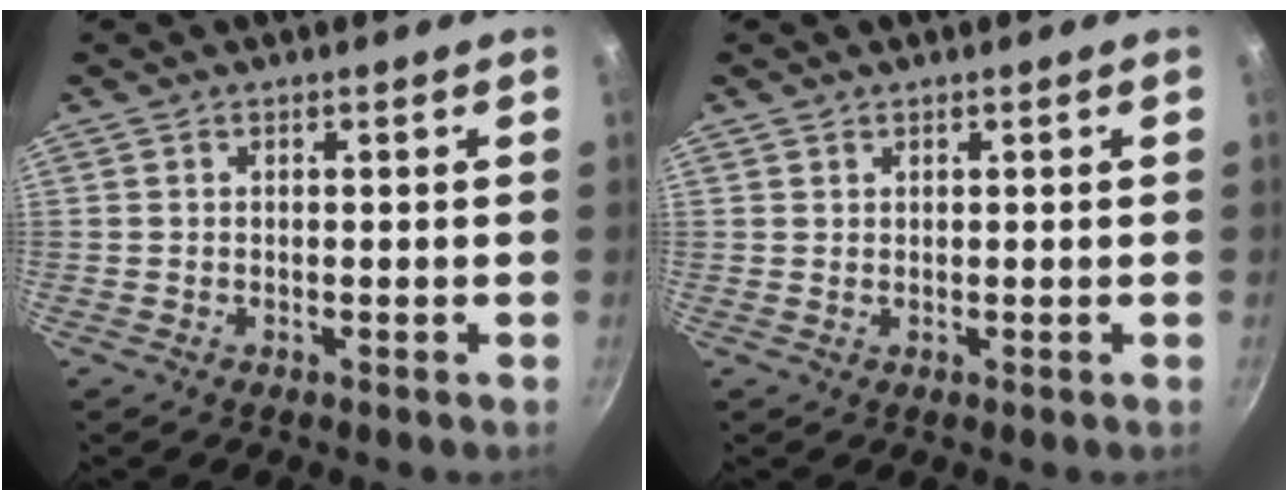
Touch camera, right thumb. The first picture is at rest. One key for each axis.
{"total": 0.7, "fx": 0.5, "fy": 0.5, "fz": 0.1, "tx": 0.002, "ty": -0.002, "tz": 0.007}